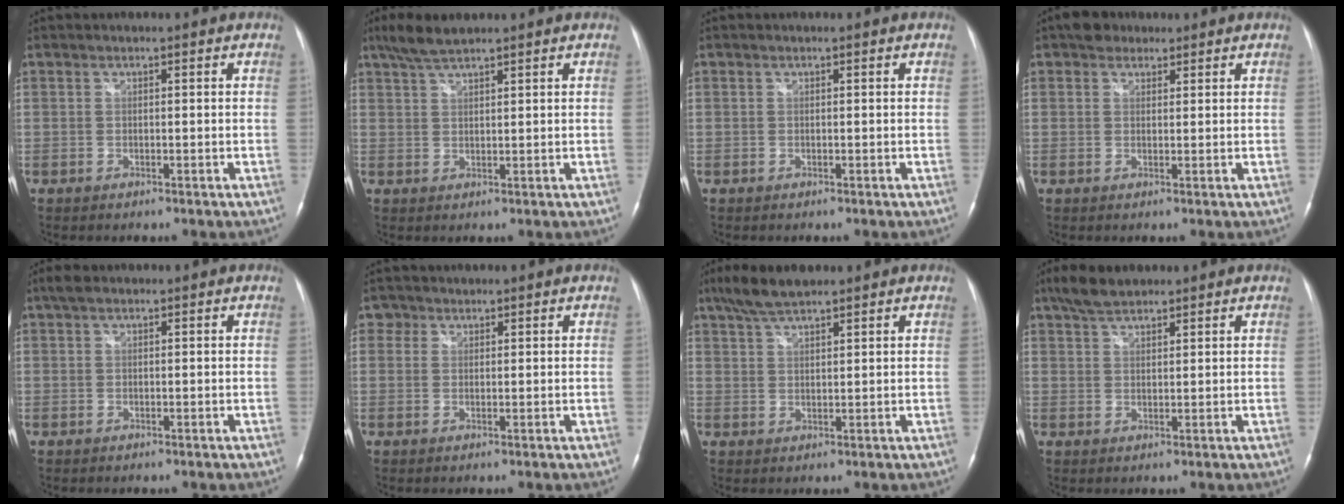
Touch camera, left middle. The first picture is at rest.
{"total": 4.5, "force": [3.7, 0.6, 2.5], "torque": [-0.060, 0.012, 0.074]}
{"total": 0.0}
{"total": 3.0, "force": [2.2, 1.9, 0.8], "torque": [-0.019, 0.016, 0.035]}
{"total": 1.6, "force": [1.1, 0.9, 0.9], "torque": [-0.020, 0.017, 0.019]}
{"total": 1.6, "force": [1.0, 1.3, -0.1], "torque": [0.012, 0.002, 0.011]}
{"total": 6.0, "force": [4.8, 1.1, 3.4], "torque": [-0.078, 0.017, 0.091]}
{"total": 4.7, "force": [3.8, 1.5, 2.2], "torque": [-0.056, 0.013, 0.075]}